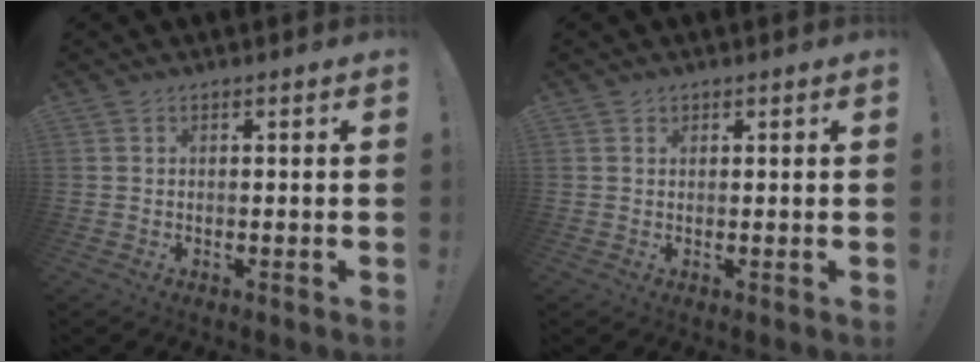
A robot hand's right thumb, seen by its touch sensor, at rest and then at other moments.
{"total": 0.9, "force": [0.7, 0.5, 0.1], "torque": [0.007, -0.003, 0.011]}